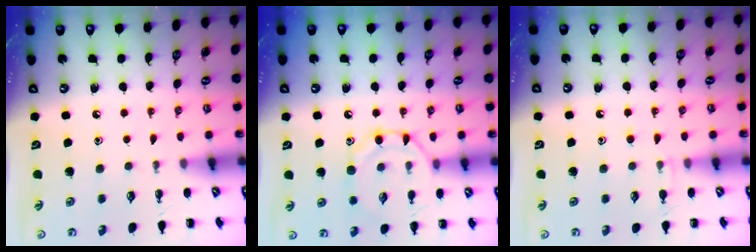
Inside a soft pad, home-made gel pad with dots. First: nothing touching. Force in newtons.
{"total": 10.0, "press": 10.0, "slide": 0.9}
{"total": 6.2, "press": 5.9, "slide": 2.0}